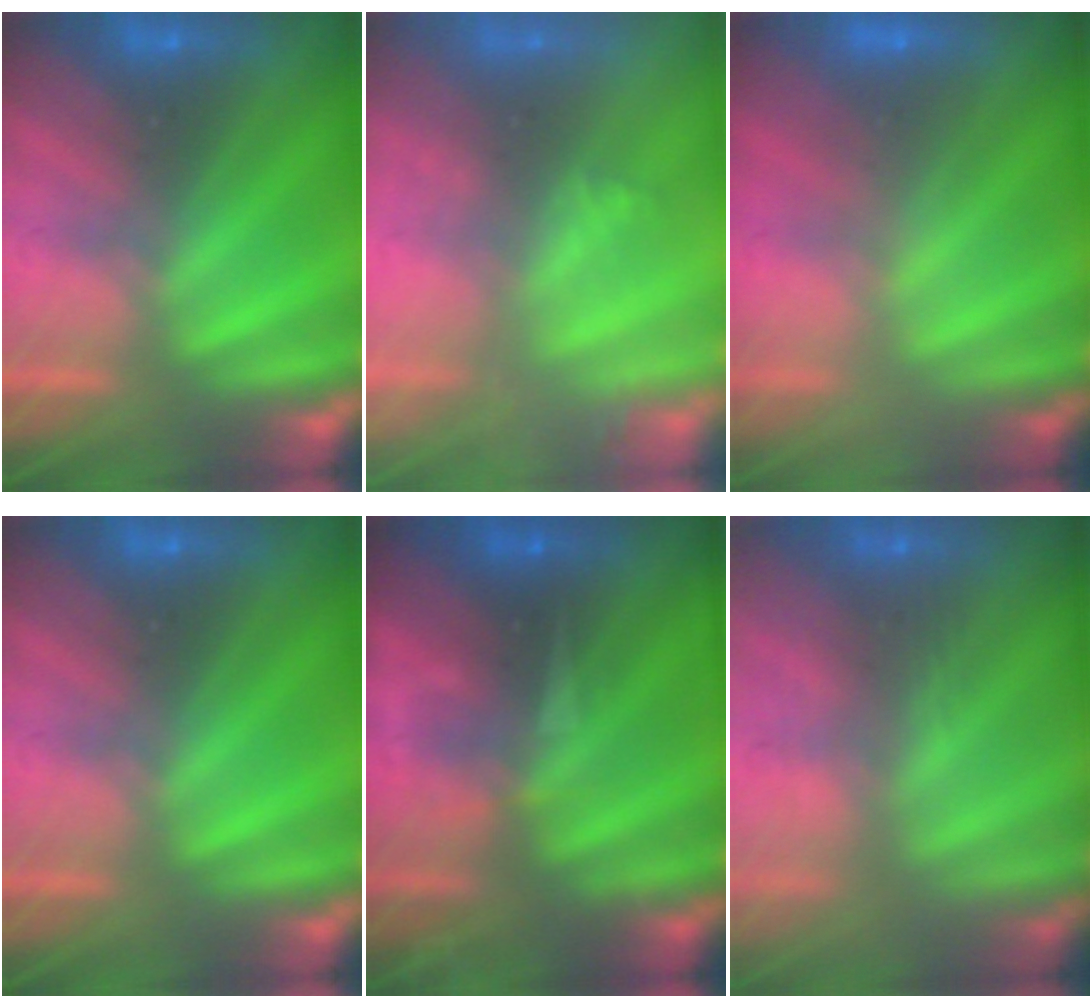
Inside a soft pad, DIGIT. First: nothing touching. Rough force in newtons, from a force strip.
{"total": 1.6}
{"total": 2.2}
{"total": 0.0}
{"total": 3.2}
{"total": 2.9}